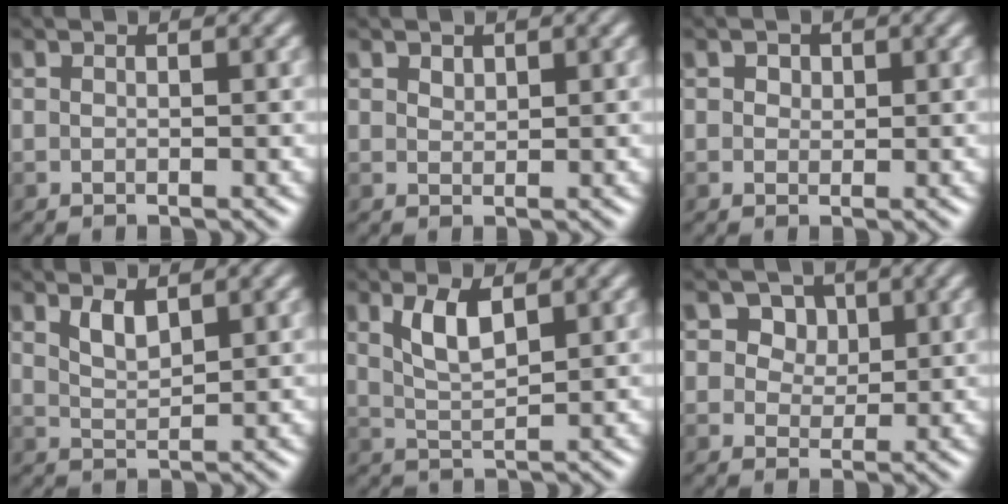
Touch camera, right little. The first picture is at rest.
{"total": 0.8, "force": [0.7, 0.4, 0.2], "torque": [-0.005, 0.000, 0.014]}
{"total": 1.0, "force": [0.5, 0.8, 0.4], "torque": [-0.006, -0.002, 0.005]}
{"total": 1.8, "force": [1.2, 0.6, 1.2], "torque": [-0.027, -0.004, 0.028]}
{"total": 3.0, "force": [1.4, 1.1, 2.4], "torque": [-0.053, -0.001, 0.029]}
{"total": 4.8, "force": [2.5, 3.4, 2.2], "torque": [-0.044, -0.001, 0.032]}